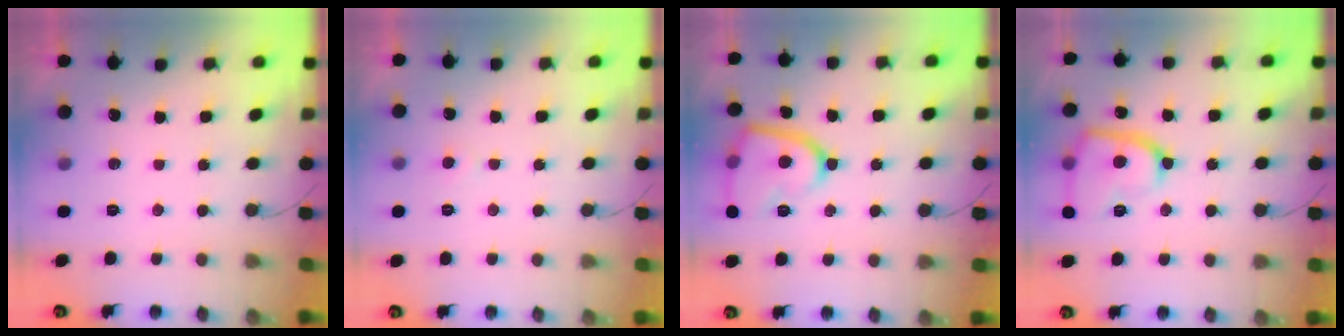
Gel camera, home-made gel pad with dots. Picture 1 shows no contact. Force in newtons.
{"total": 2.1, "press": 2.1, "slide": 0.3}
{"total": 14.7, "press": 14.6, "slide": 1.1}
{"total": 16.4, "press": 16.3, "slide": 1.6}